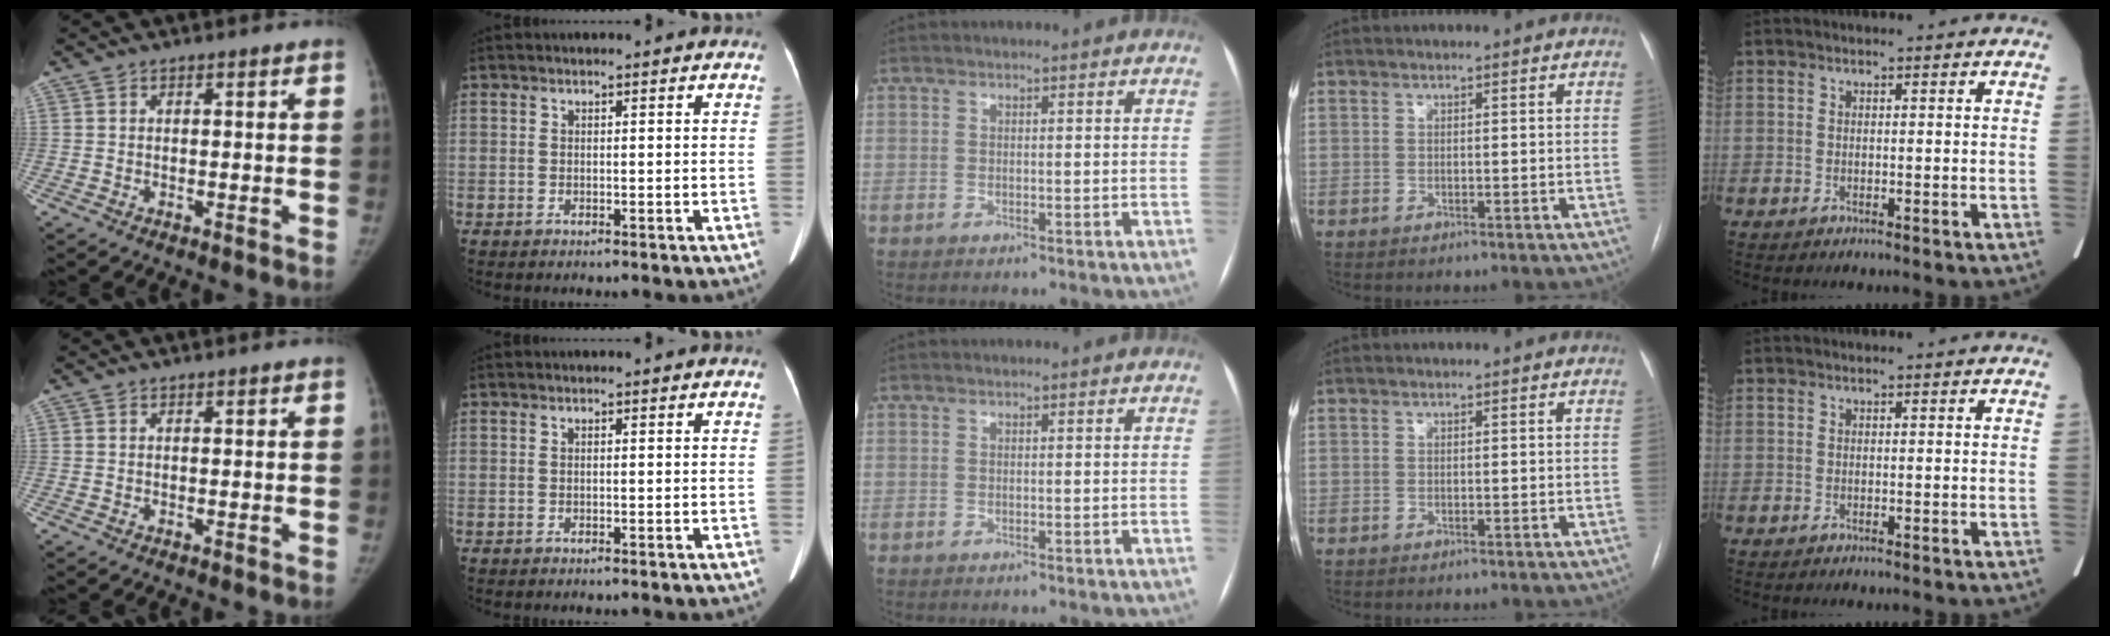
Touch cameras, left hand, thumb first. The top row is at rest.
{}